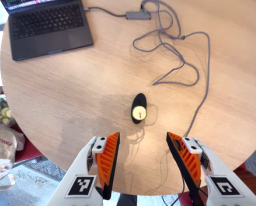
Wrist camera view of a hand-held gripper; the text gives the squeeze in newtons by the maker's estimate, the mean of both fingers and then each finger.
{"total": 0.0}